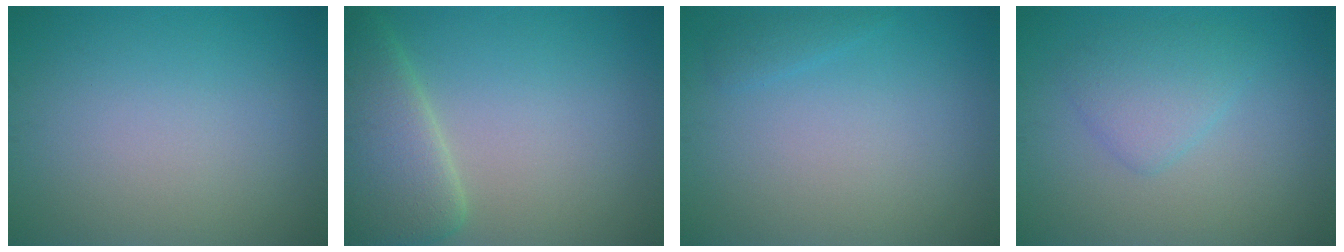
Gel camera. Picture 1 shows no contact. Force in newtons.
{"total": 6.2, "press": 6.2, "slide": 0.2}
{"total": 0.9, "press": 0.9, "slide": 0.1}
{"total": 2.6, "press": 2.6, "slide": 0.2}